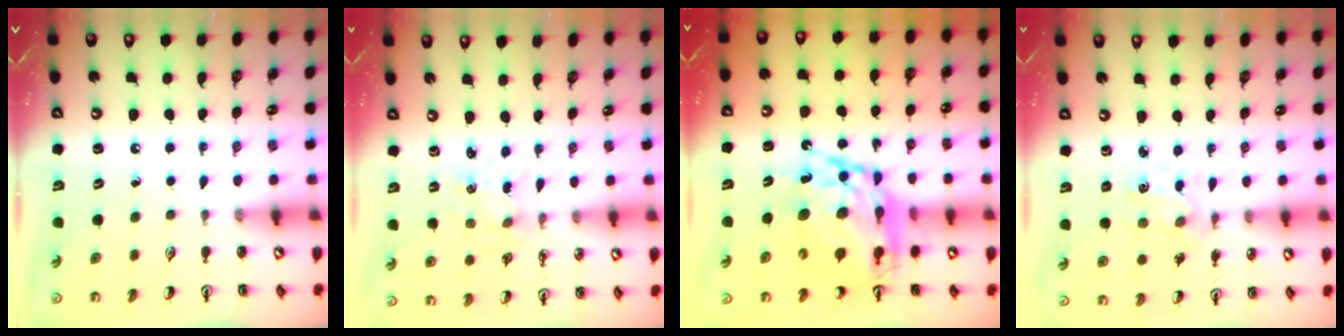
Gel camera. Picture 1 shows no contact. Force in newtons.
{"total": 1.4, "press": 1.4, "slide": 0.2}
{"total": 18.1, "press": 18.0, "slide": 1.4}
{"total": 1.1, "press": 1.1, "slide": 0.3}